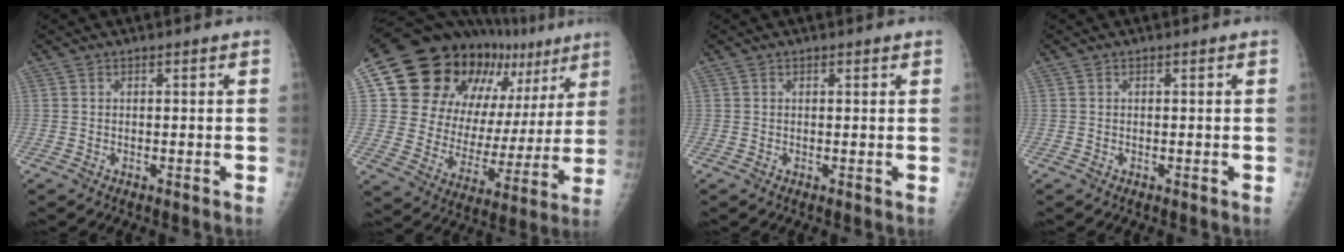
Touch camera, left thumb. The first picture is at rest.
{"total": 26.5, "force": [15.4, 15.4, 15.1], "torque": [-0.195, -0.021, 0.238]}
{"total": 0.8, "force": [0.4, 0.4, 0.6], "torque": [-0.003, 0.000, 0.005]}
{"total": 0.0}